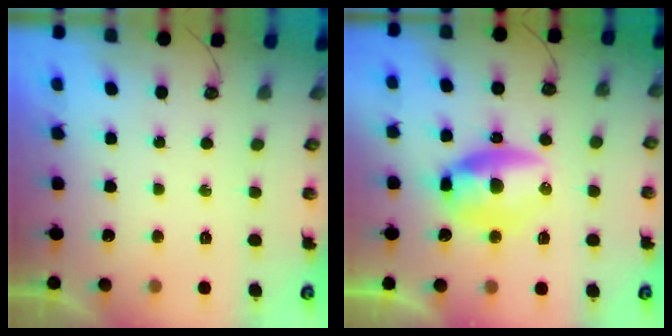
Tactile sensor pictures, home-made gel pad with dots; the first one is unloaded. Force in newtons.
{"total": 10.7, "press": 10.3, "slide": 3.0}